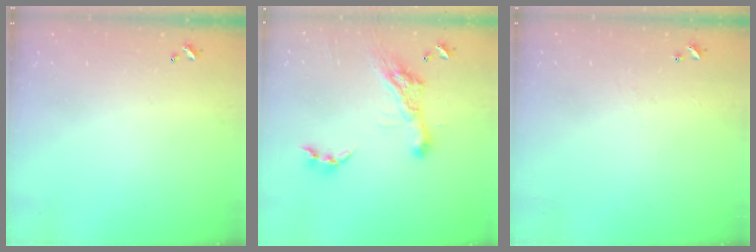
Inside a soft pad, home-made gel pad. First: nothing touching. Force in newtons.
{"total": 11.3, "press": 11.3, "slide": 1.4}
{"total": 1.3, "press": 1.2, "slide": 0.5}